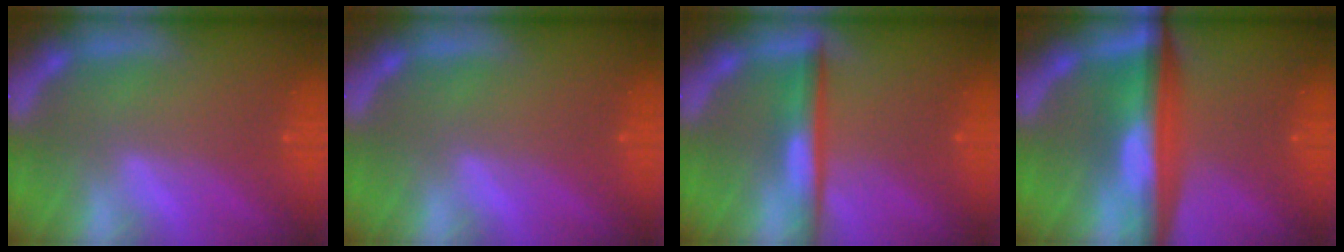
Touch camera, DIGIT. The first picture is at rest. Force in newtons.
{"total": 0.0}
{"total": 4.0}
{"total": 8.5}